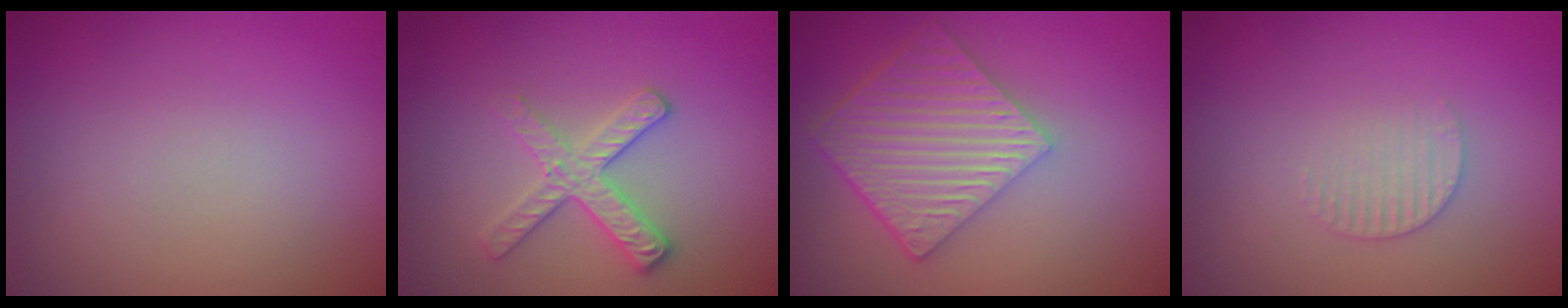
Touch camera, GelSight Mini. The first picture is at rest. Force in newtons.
{"total": 2.8, "press": 2.6, "slide": 1.0}
{"total": 6.7, "press": 4.8, "slide": 4.7}
{"total": 1.5, "press": 1.5, "slide": 0.4}